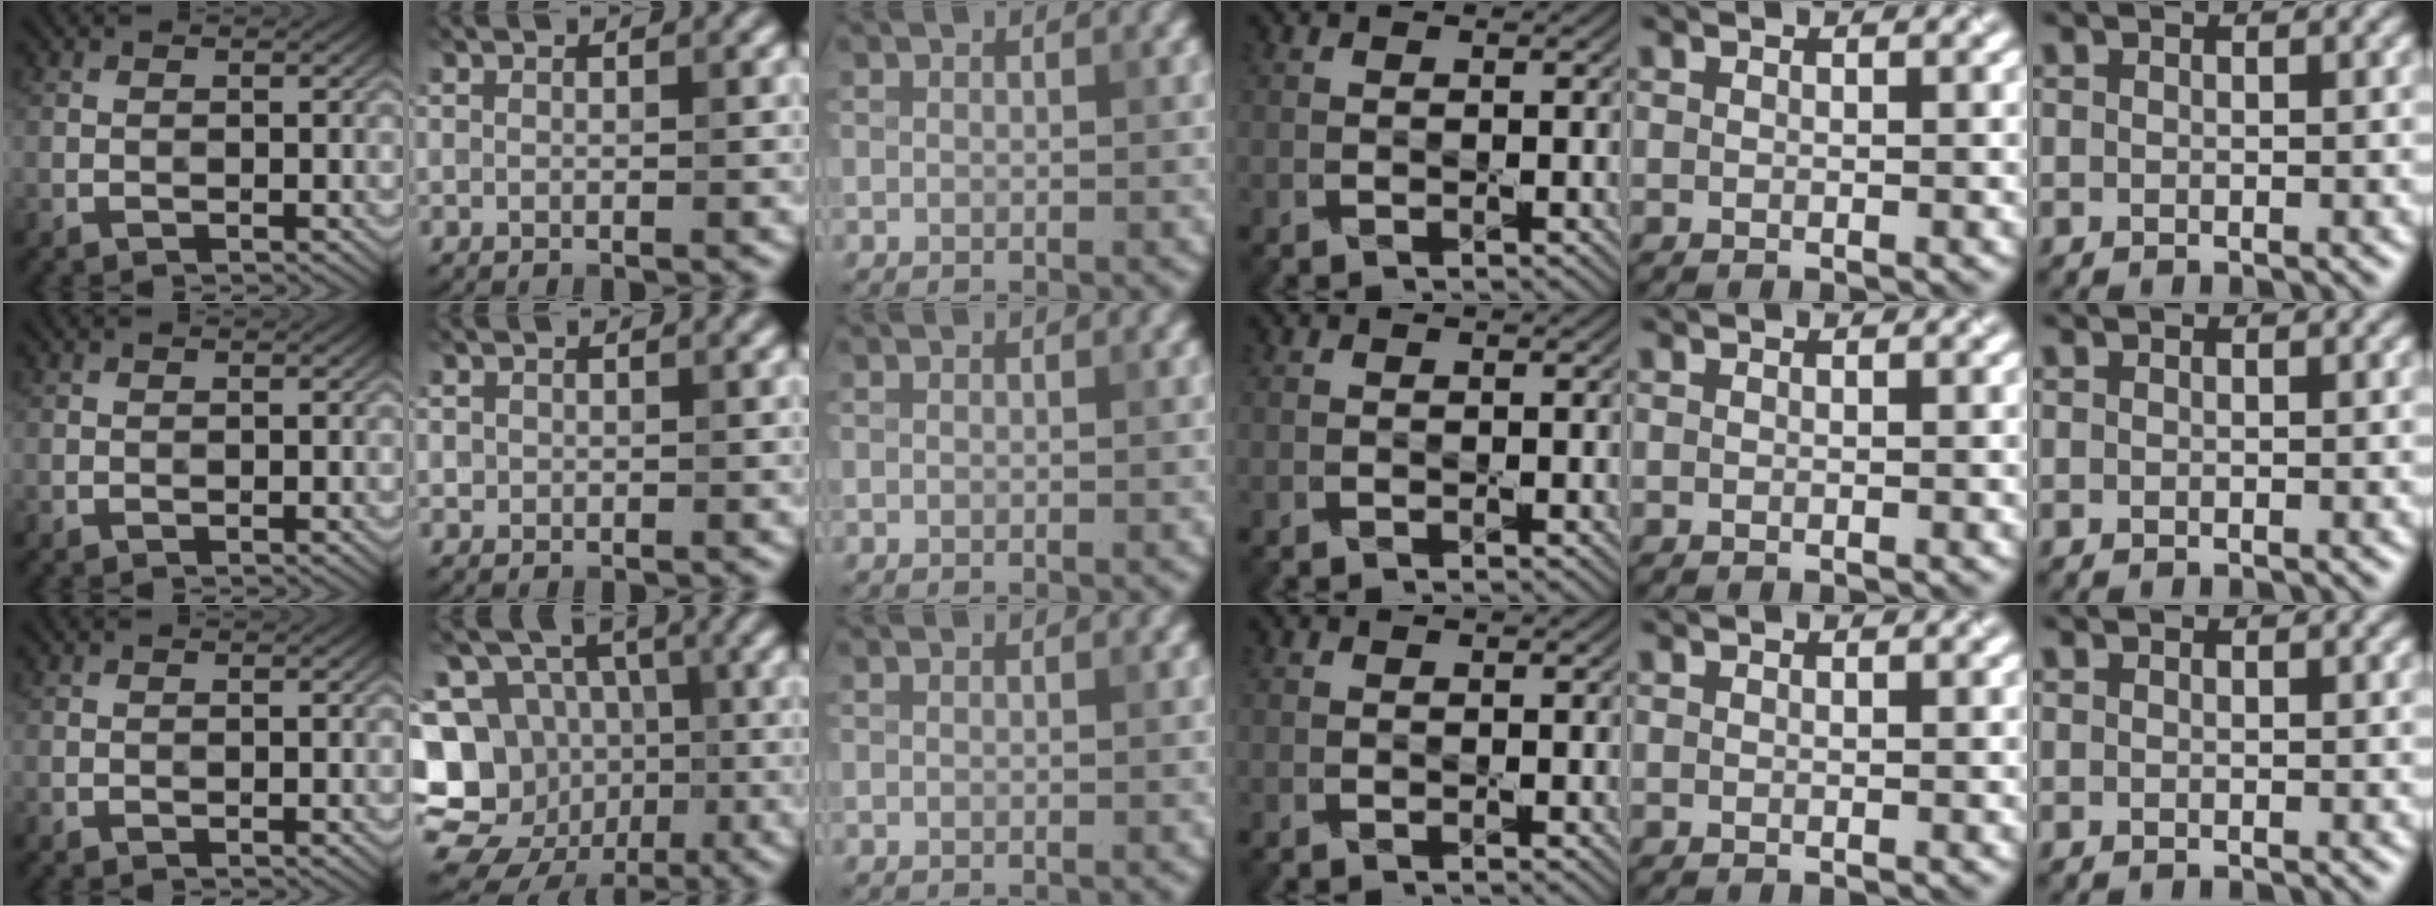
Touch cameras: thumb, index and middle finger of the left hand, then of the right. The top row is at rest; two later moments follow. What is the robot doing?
{"motion": "press", "object": "toy piano key"}